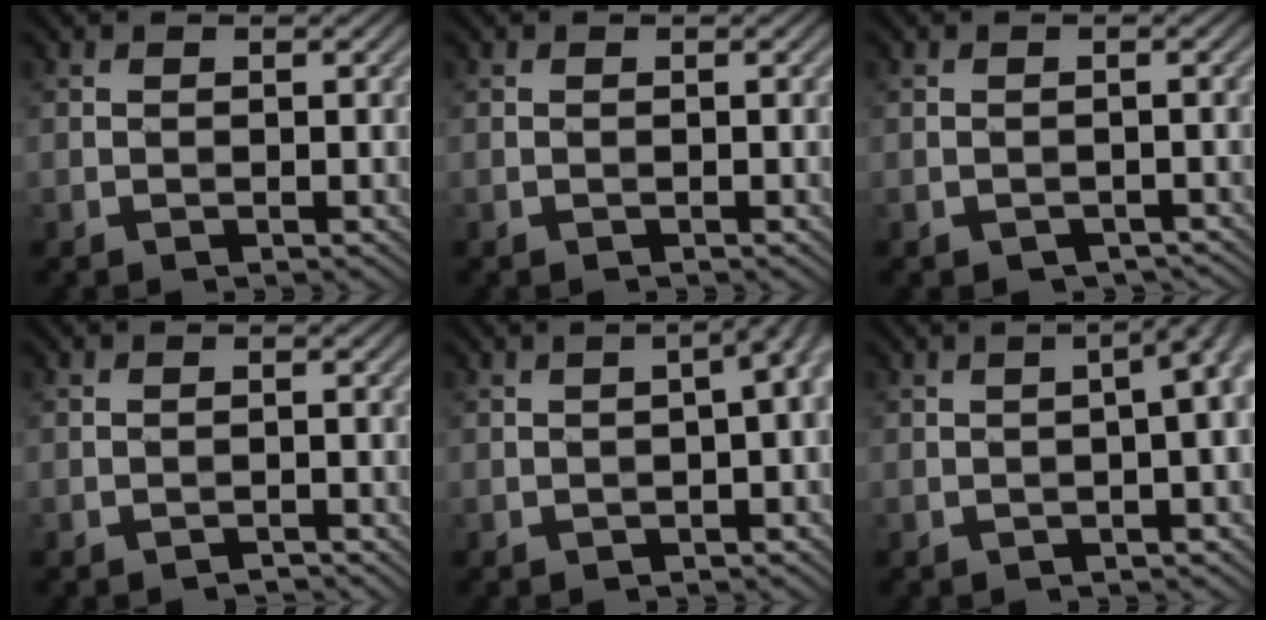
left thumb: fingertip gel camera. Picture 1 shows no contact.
{"total": 0.0}
{"total": 0.9, "force": [-0.8, 0.5, 0.0], "torque": [-0.002, -0.004, -0.014]}
{"total": 0.8, "force": [-0.7, -0.2, -0.2], "torque": [0.004, 0.005, -0.015]}
{"total": 4.0, "force": [-0.5, 1.1, 3.8], "torque": [-0.048, 0.008, -0.001]}
{"total": 5.2, "force": [-0.2, 1.4, 5.0], "torque": [-0.057, 0.015, -0.006]}